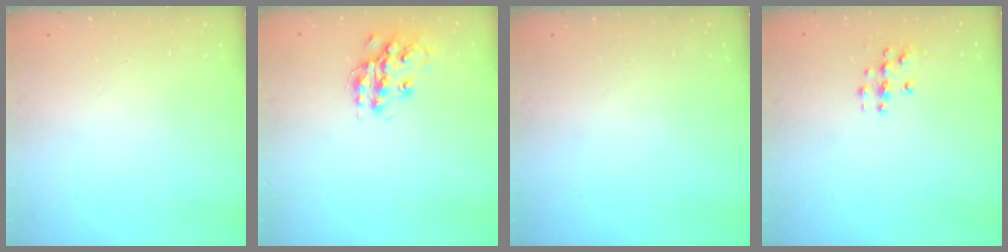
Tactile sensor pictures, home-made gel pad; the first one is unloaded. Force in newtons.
{"total": 14.4, "press": 14.4, "slide": 0.7}
{"total": 0.0}
{"total": 3.3, "press": 3.3, "slide": 0.2}